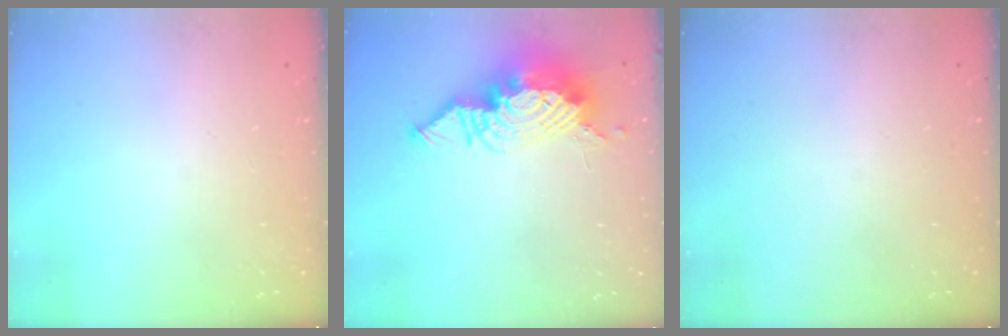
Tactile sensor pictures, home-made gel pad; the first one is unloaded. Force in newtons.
{"total": 21.4, "press": 18.4, "slide": 10.8}
{"total": 0.0}